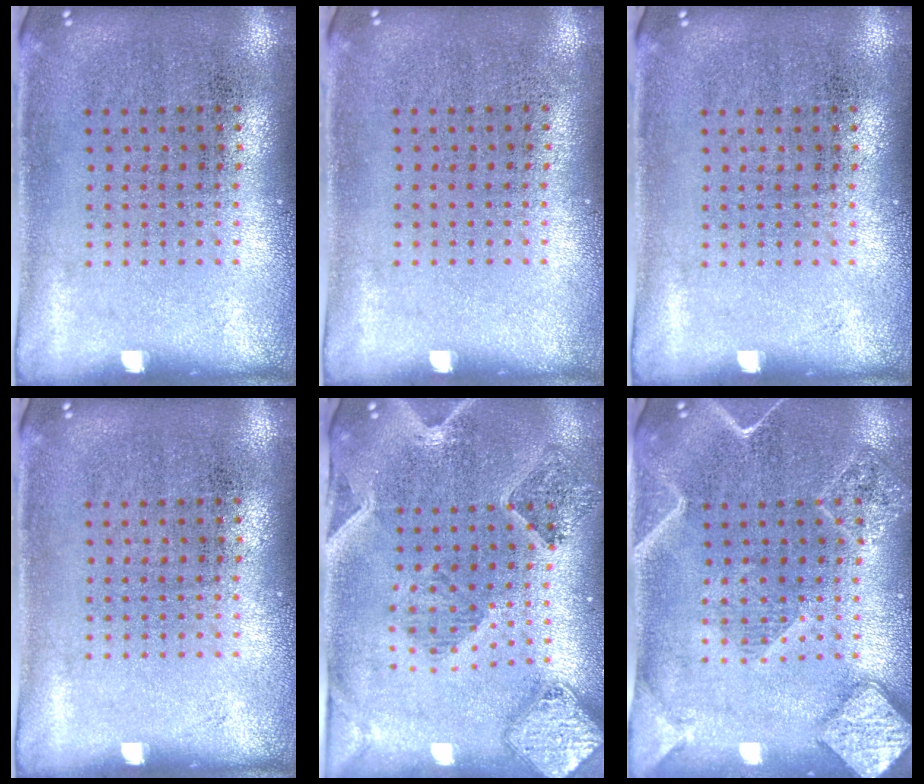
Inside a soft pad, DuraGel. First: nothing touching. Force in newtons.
{"total": 0.0}
{"total": 0.0}
{"total": 0.0}
{"total": 1.5, "press": 1.4, "slide": 0.3}
{"total": 2.4, "press": 2.2, "slide": 0.9}